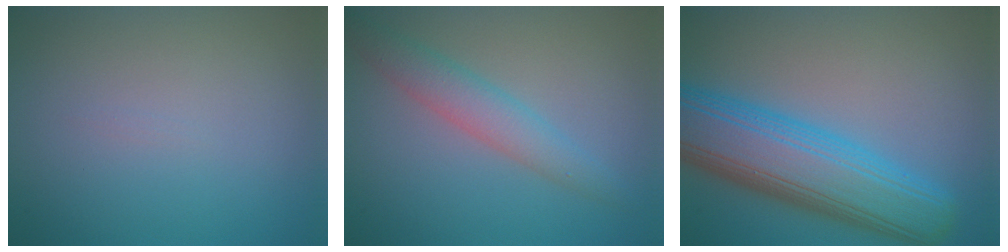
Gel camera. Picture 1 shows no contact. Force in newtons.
{"total": 3.3, "press": 3.3, "slide": 0.0}
{"total": 10.8, "press": 10.8, "slide": 0.4}